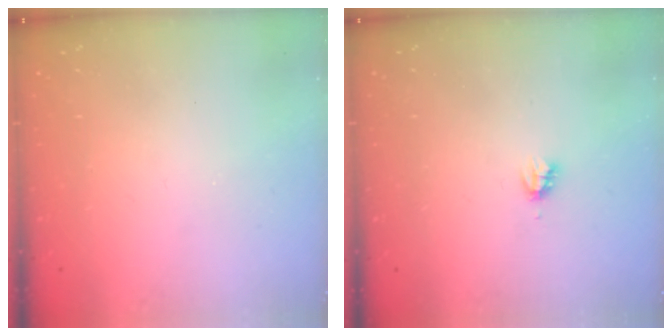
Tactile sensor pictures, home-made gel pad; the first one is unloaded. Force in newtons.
{"total": 2.2, "press": 2.2, "slide": 0.3}